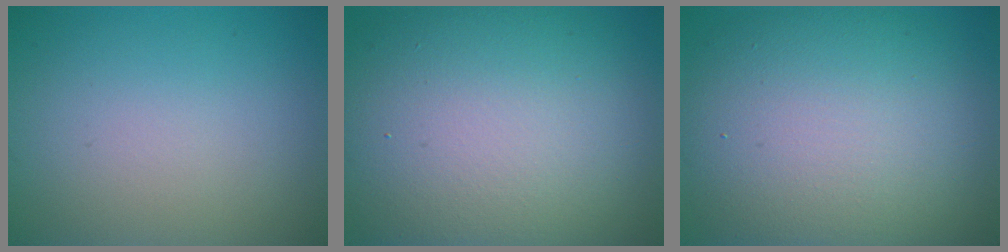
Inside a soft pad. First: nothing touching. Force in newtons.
{"total": 15.4, "press": 15.3, "slide": 1.0}
{"total": 12.6, "press": 12.6, "slide": 0.8}